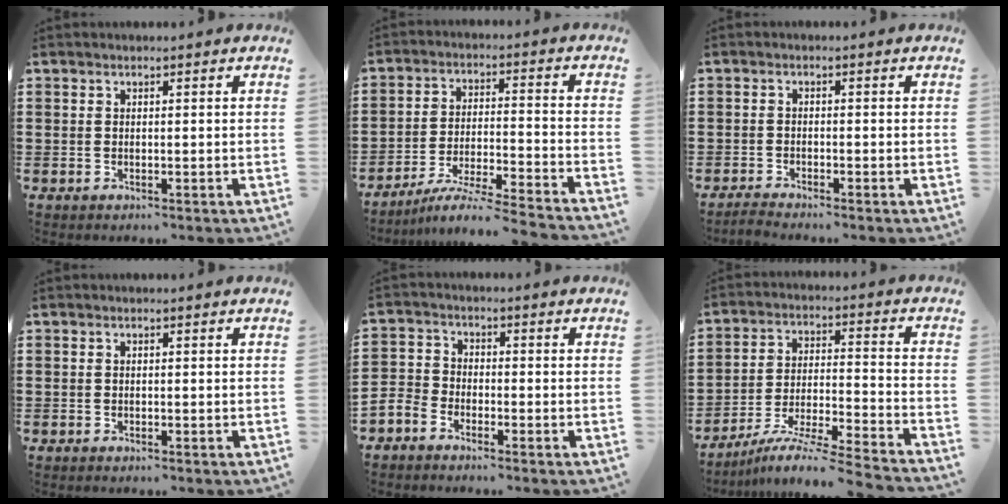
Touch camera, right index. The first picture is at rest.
{"total": 6.5, "force": [-5.9, -0.7, 2.6], "torque": [-0.051, -0.015, -0.117]}
{"total": 1.4, "force": [-1.4, -0.1, 0.0], "torque": [-0.002, 0.001, -0.028]}
{"total": 0.0}
{"total": 2.7, "force": [-2.5, 1.0, 0.1], "torque": [-0.024, 0.000, -0.058]}
{"total": 8.6, "force": [-7.7, -0.6, 3.8], "torque": [-0.075, -0.008, -0.156]}